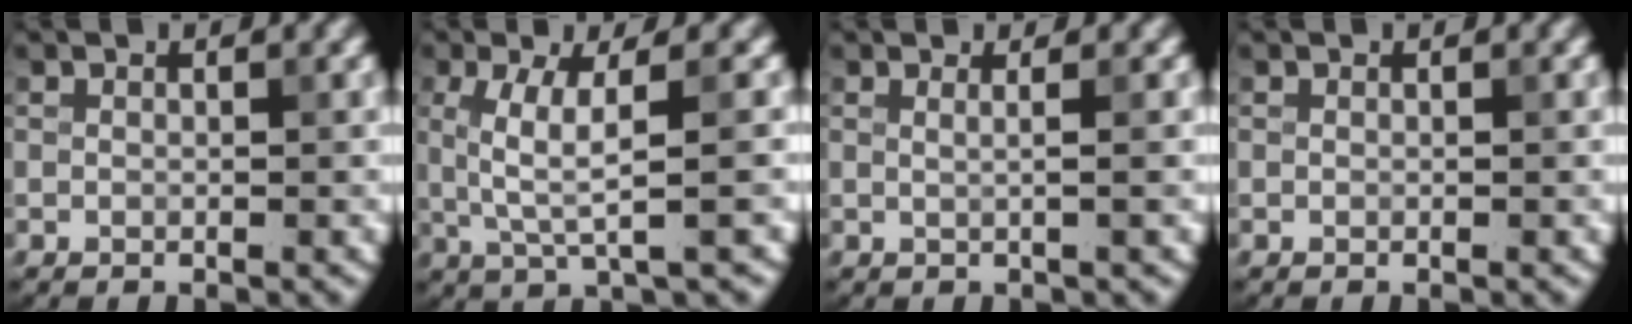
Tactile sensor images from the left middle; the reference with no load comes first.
{"total": 4.5, "force": [0.4, 0.9, 4.4], "torque": [-0.094, 0.002, 0.008]}
{"total": 1.9, "force": [0.6, 0.9, 1.6], "torque": [-0.013, -0.001, -0.015]}
{"total": 0.0}